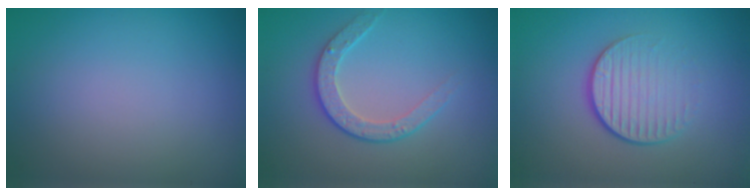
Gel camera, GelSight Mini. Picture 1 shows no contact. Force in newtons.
{"total": 2.6, "press": 2.0, "slide": 1.7}
{"total": 4.2, "press": 2.6, "slide": 3.2}